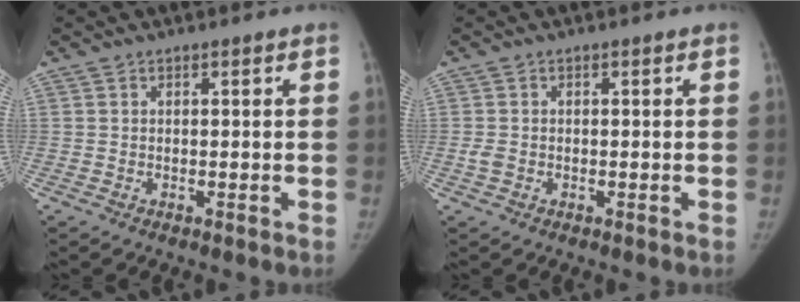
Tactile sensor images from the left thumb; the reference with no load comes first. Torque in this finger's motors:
{"motor_torque": [-0.34, 0.00, 0.10, 0.21, 0.00]}